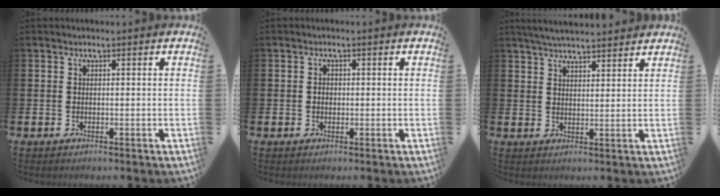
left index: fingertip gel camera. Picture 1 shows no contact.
{"total": 1.0, "force": [-0.1, 0.8, 0.5], "torque": [0.003, -0.001, -0.005]}
{"total": 4.6, "force": [4.5, 0.4, 1.0], "torque": [-0.027, -0.015, 0.082]}